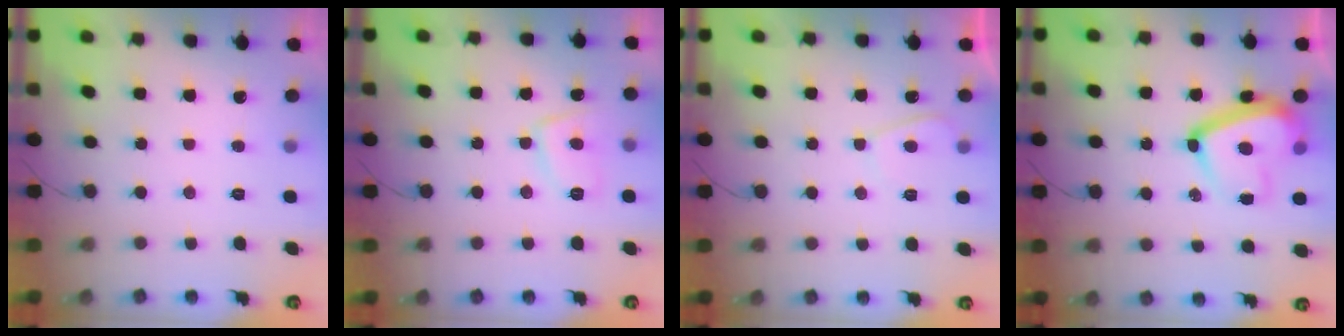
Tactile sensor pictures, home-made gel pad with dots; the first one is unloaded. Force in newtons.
{"total": 6.9, "press": 6.9, "slide": 0.9}
{"total": 3.4, "press": 3.3, "slide": 0.8}
{"total": 15.3, "press": 15.2, "slide": 1.7}